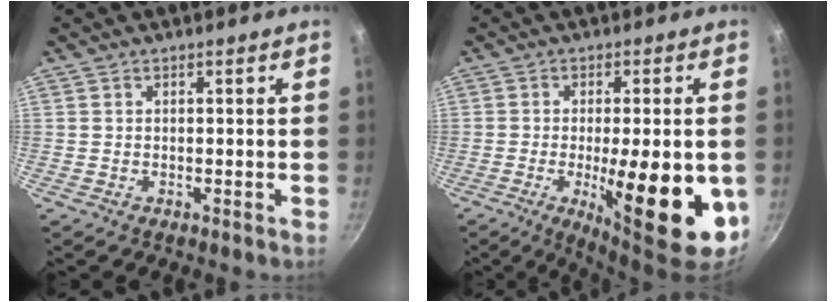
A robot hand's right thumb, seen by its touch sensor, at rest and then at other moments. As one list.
[{"total": 17.4, "force": [-4.1, 5.1, 16.2], "torque": [-0.214, -0.001, -0.049]}]